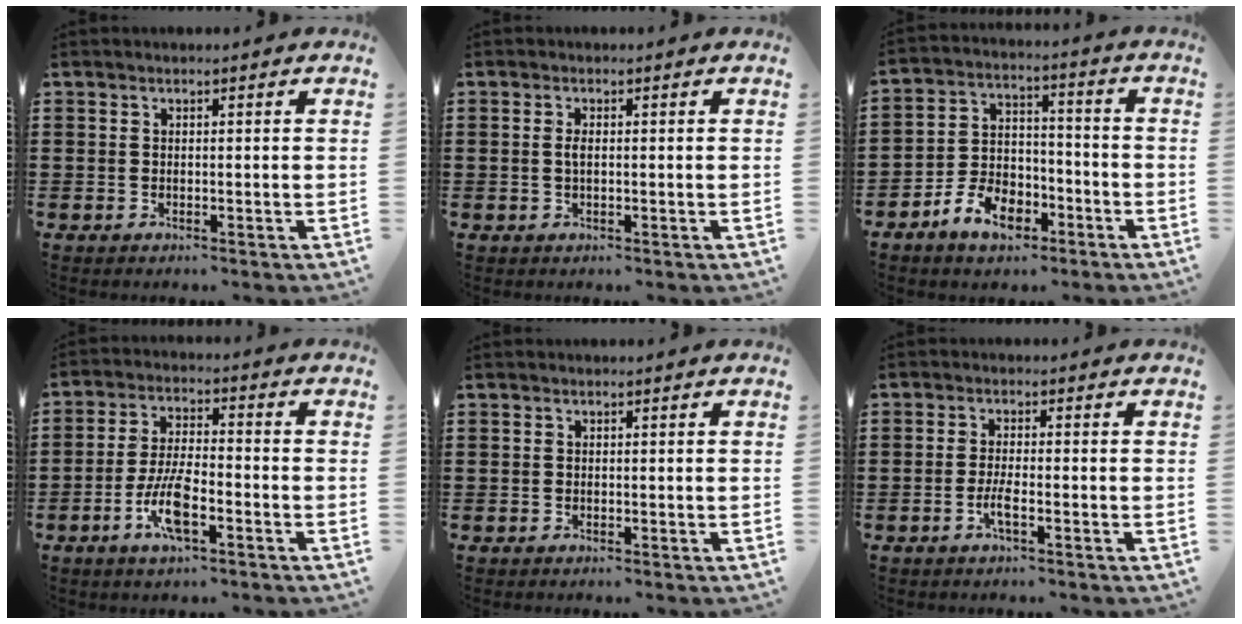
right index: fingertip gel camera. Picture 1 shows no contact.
{"total": 1.5, "force": [0.0, 0.4, 1.4], "torque": [-0.034, -0.001, -0.004]}
{"total": 7.6, "force": [-4.4, 4.9, 3.8], "torque": [-0.083, 0.023, -0.083]}
{"total": 7.5, "force": [-3.3, 2.0, 6.4], "torque": [-0.145, -0.012, -0.064]}
{"total": 0.0}
{"total": 2.8, "force": [-1.2, 0.1, 2.5], "torque": [-0.052, -0.007, -0.023]}